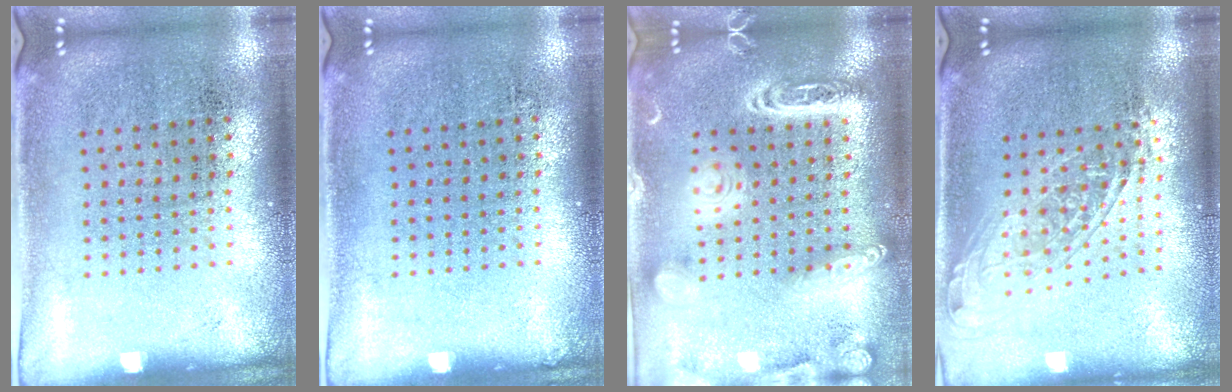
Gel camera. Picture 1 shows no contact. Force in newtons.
{"total": 0.0}
{"total": 2.7, "press": 2.7, "slide": 0.2}
{"total": 1.6, "press": 1.3, "slide": 0.9}